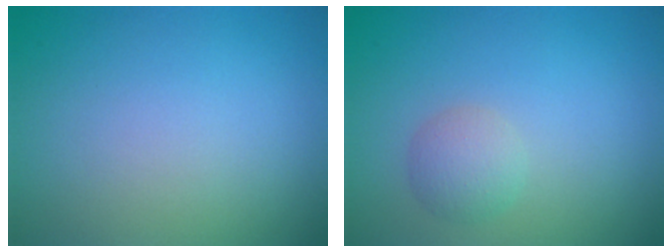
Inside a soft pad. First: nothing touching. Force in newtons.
{"total": 2.0, "press": 2.0, "slide": 0.1}